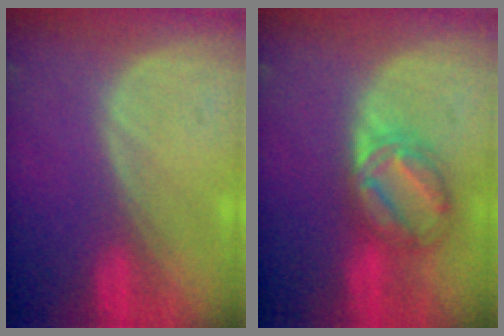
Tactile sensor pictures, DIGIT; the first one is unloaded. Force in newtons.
{"total": 6.4, "press": 6.4, "slide": 0.4}